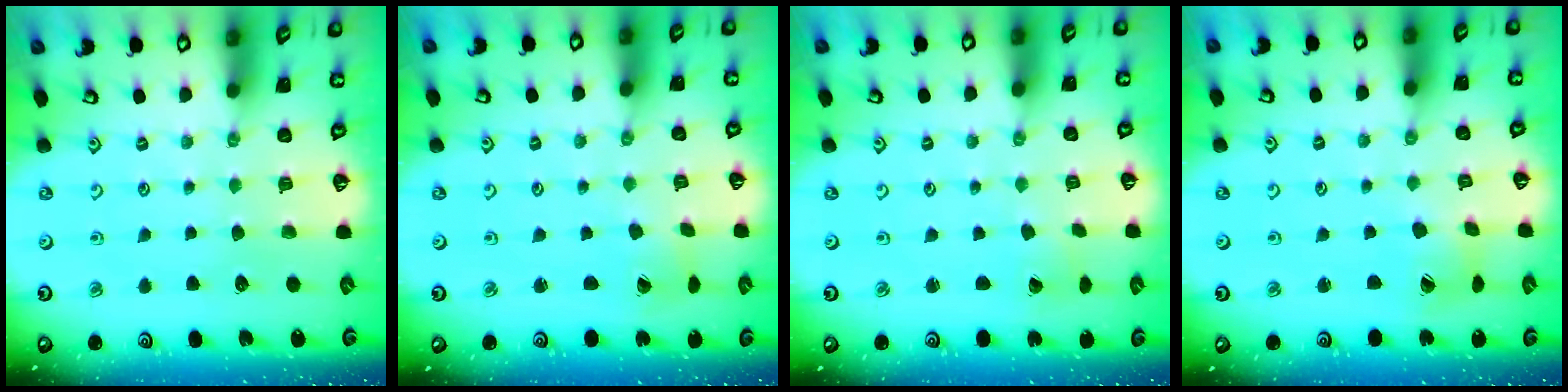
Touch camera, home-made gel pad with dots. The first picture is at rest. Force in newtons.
{"total": 1.2, "press": 1.1, "slide": 0.3}
{"total": 1.7, "press": 1.7, "slide": 0.0}
{"total": 6.2, "press": 6.2, "slide": 0.5}